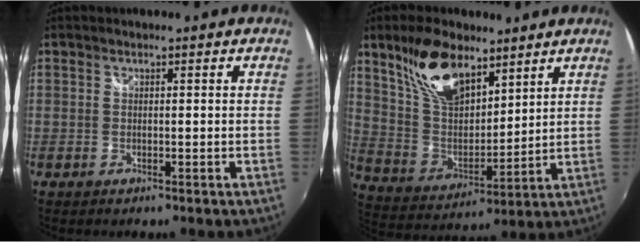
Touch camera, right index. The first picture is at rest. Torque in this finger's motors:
{"motor_torque": [1.08, 1.05, 0.57, 0.14]}